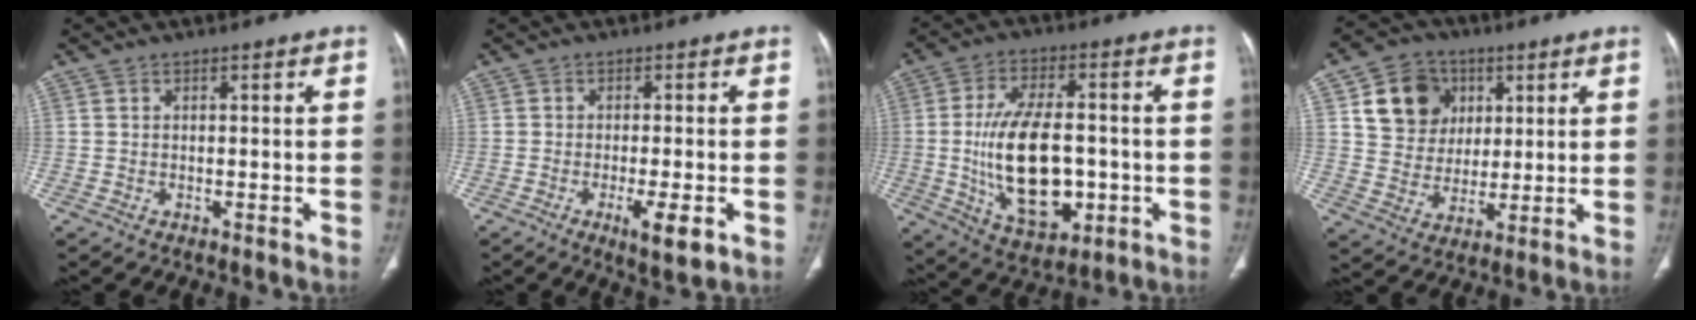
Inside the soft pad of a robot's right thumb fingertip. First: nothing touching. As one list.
[{"total": 5.5, "force": [-2.1, 1.2, 4.9], "torque": [-0.083, -0.011, -0.032]}, {"total": 17.9, "force": [-2.1, 9.5, 15.0], "torque": [-0.251, 0.002, -0.021]}, {"total": 12.5, "force": [4.5, 10.6, 4.9], "torque": [-0.048, -0.006, 0.082]}]